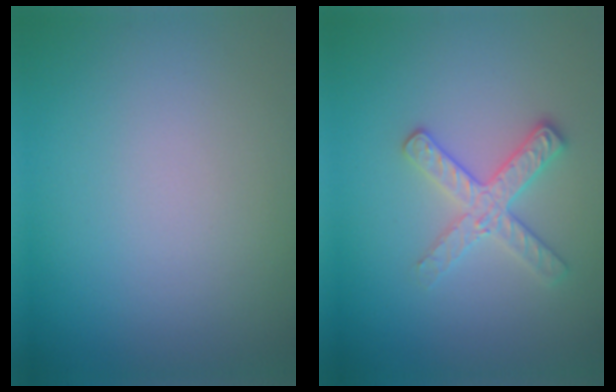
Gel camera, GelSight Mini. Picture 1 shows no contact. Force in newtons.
{"total": 2.7, "press": 2.6, "slide": 0.9}